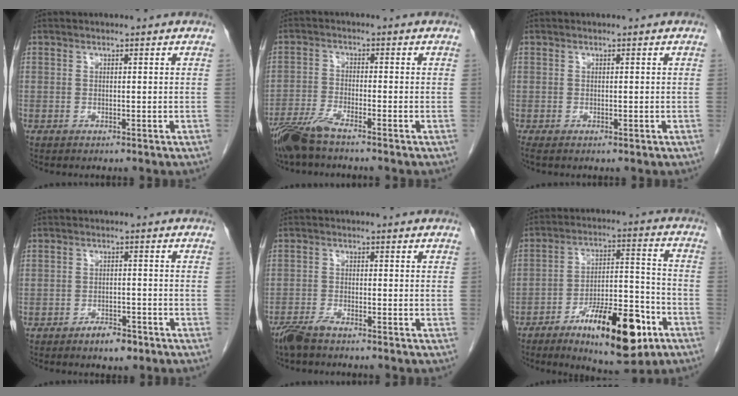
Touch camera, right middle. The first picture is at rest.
{"total": 5.9, "force": [-4.8, 0.4, 3.4], "torque": [-0.074, -0.019, -0.098]}
{"total": 0.6, "force": [-0.3, 0.2, 0.5], "torque": [-0.011, -0.003, -0.003]}
{"total": 3.4, "force": [-2.4, 1.3, 1.9], "torque": [-0.032, 0.001, -0.035]}
{"total": 3.2, "force": [-2.7, 0.5, 1.8], "torque": [-0.039, -0.007, -0.052]}
{"total": 16.6, "force": [-8.9, 4.7, 13.2], "torque": [-0.200, 0.009, -0.133]}